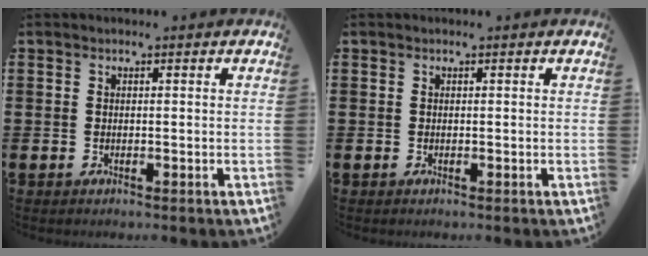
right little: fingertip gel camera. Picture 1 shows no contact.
{"total": 0.0}